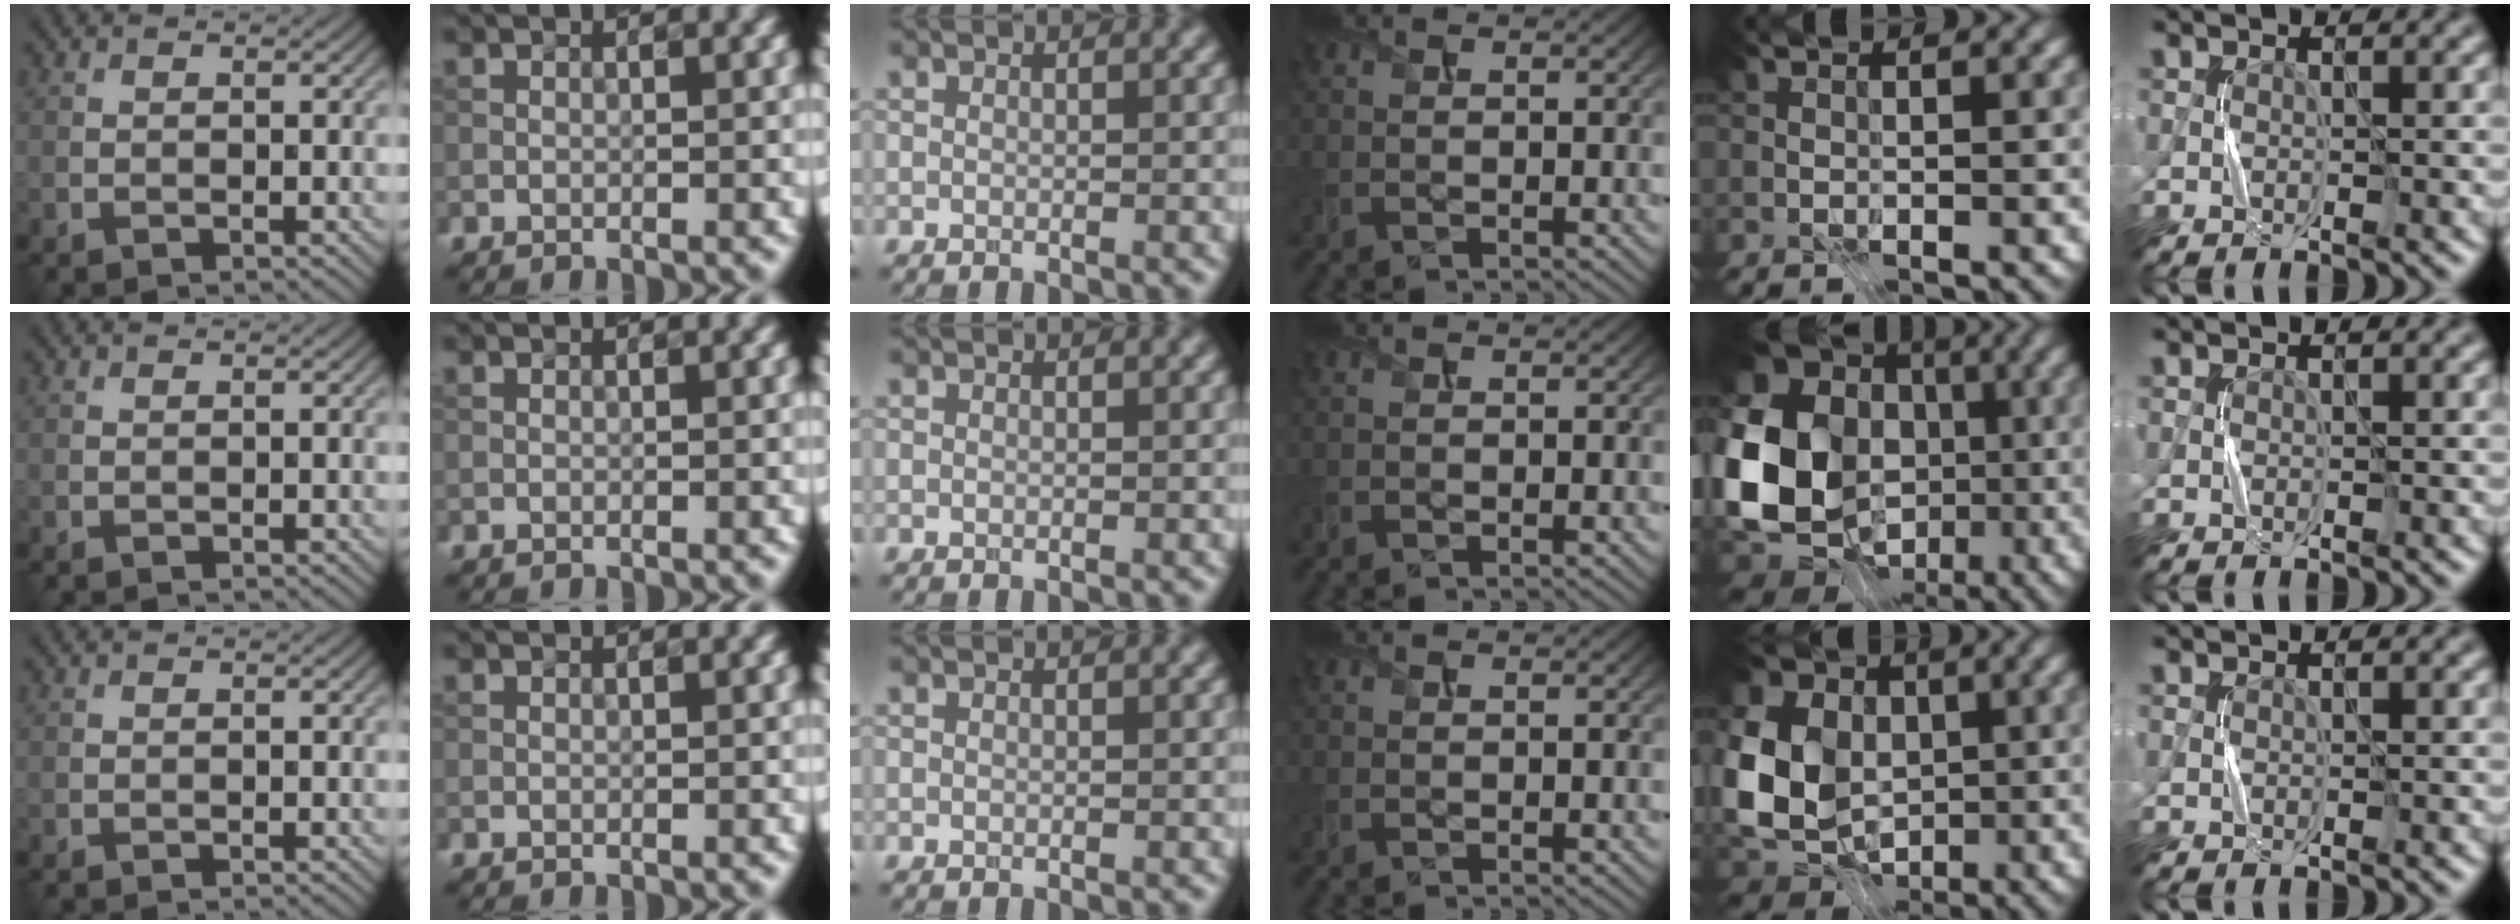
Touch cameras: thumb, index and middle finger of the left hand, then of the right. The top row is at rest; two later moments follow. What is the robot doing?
{"motion": "press", "object": "calculator"}